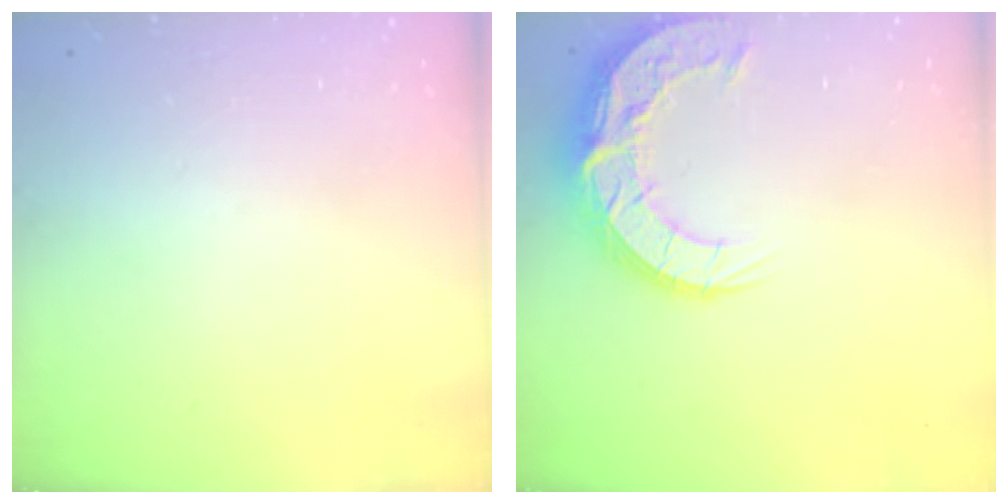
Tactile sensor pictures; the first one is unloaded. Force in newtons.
{"total": 15.1, "press": 15.1, "slide": 1.2}